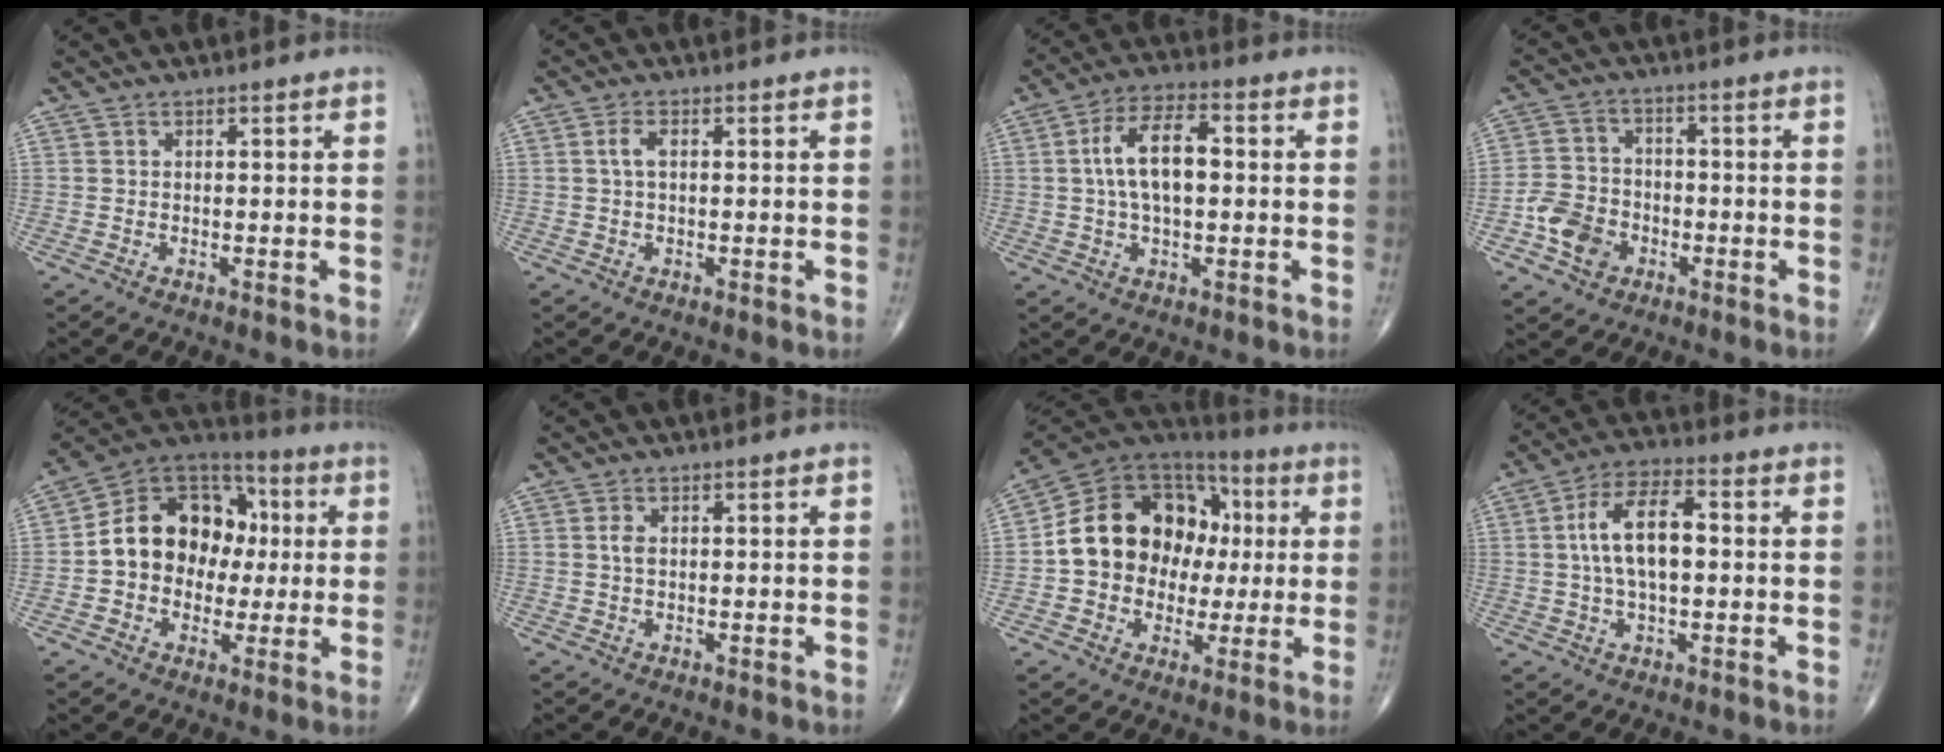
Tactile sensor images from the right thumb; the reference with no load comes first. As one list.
[{"total": 2.3, "force": [0.4, 0.9, 2.0], "torque": [-0.044, 0.007, 0.007]}, {"total": 10.4, "force": [0.9, 4.9, 9.2], "torque": [-0.167, 0.020, 0.011]}, {"total": 8.0, "force": [-3.3, 6.2, 3.8], "torque": [-0.053, 0.020, -0.061]}, {"total": 16.2, "force": [0.3, 12.9, 9.7], "torque": [-0.116, 0.037, -0.005]}, {"total": 2.1, "force": [0.3, 1.1, 1.7], "torque": [-0.036, 0.003, 0.004]}, {"total": 18.9, "force": [0.9, 15.0, 11.6], "torque": [-0.151, 0.041, 0.016]}, {"total": 11.5, "force": [0.9, 5.4, 10.1], "torque": [-0.182, 0.022, 0.010]}]